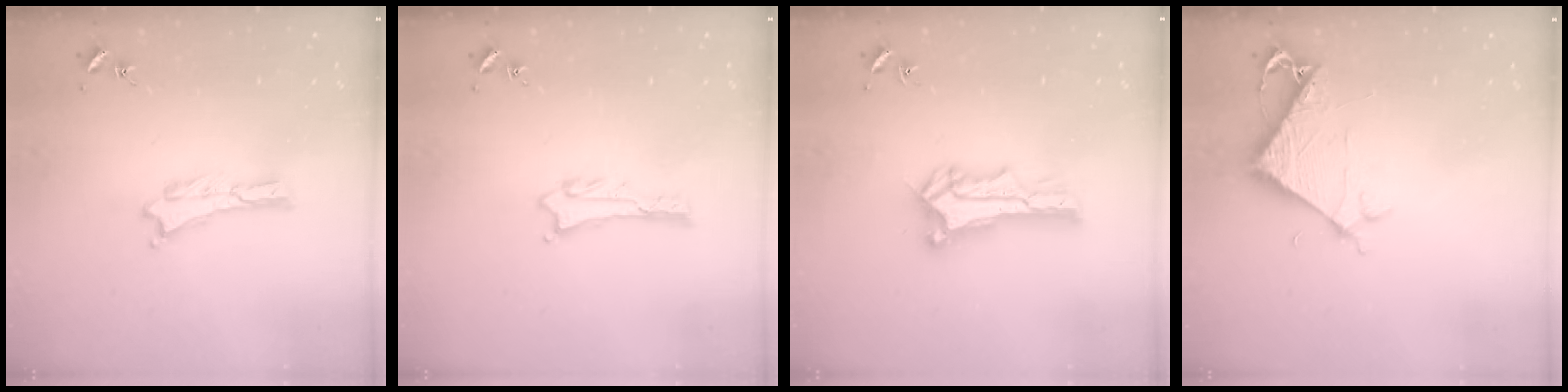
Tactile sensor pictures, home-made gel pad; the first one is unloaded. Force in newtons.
{"total": 1.1, "press": 1.1, "slide": 0.1}
{"total": 2.7, "press": 2.7, "slide": 0.3}
{"total": 6.1, "press": 6.0, "slide": 0.5}